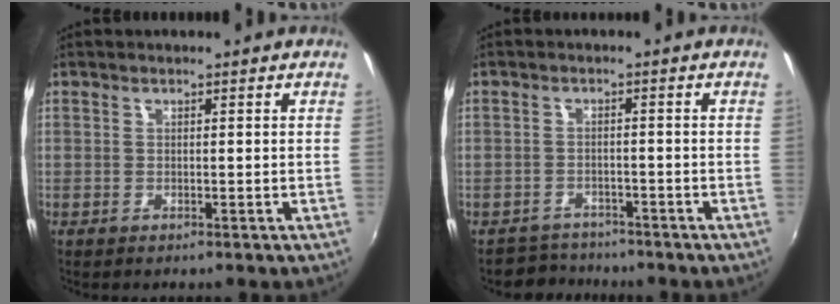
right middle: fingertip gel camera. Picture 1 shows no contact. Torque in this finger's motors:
{"motor_torque": [-0.11, -0.25, -0.10, -0.05]}